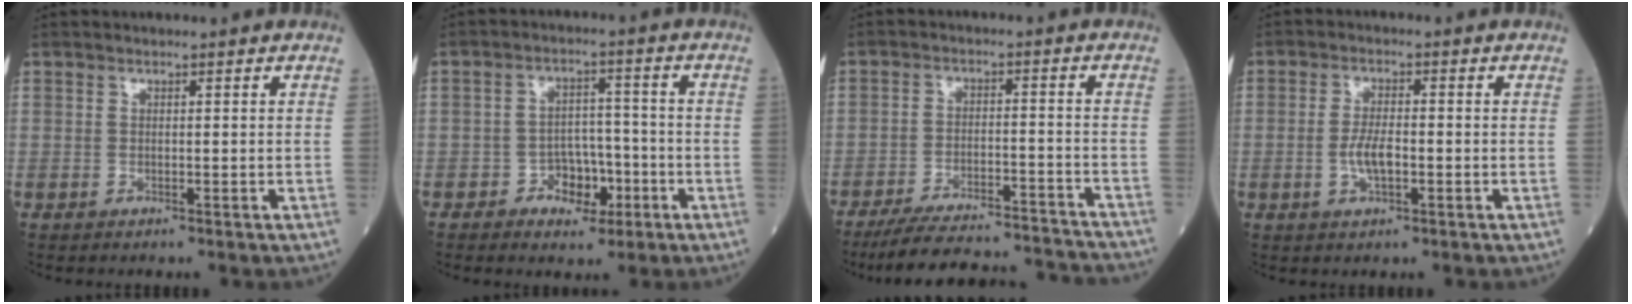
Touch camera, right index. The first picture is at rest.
{"total": 5.5, "force": [-2.6, 3.8, 3.1], "torque": [-0.043, 0.014, -0.041]}
{"total": 18.7, "force": [-17.7, 2.0, 5.8], "torque": [-0.097, 0.000, -0.249]}
{"total": 4.0, "force": [-1.0, 1.2, 3.7], "torque": [-0.078, 0.000, -0.018]}